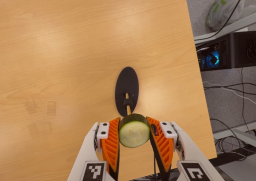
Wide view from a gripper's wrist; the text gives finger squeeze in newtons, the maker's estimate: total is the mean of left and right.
{"total": 12.0, "left": 11.5, "right": 12.5}